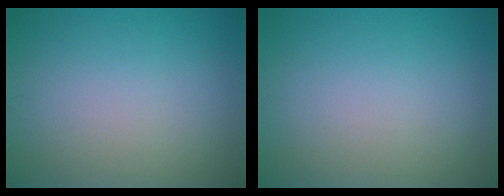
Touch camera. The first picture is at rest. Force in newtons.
{"total": 0.0}